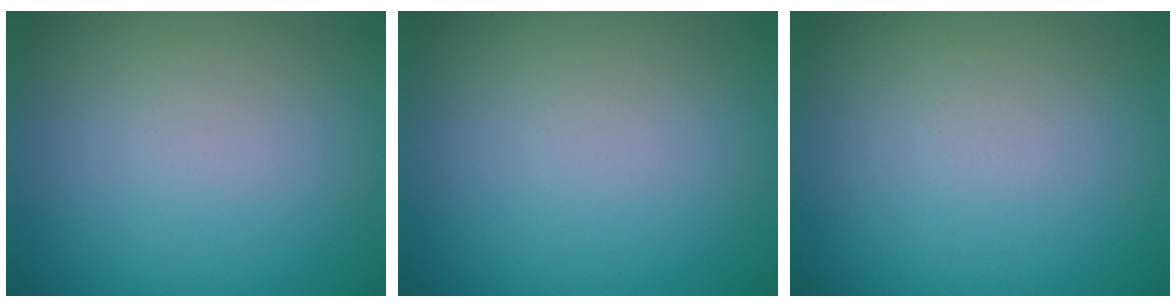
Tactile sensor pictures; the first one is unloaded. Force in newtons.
{"total": 0.0}
{"total": 0.0}